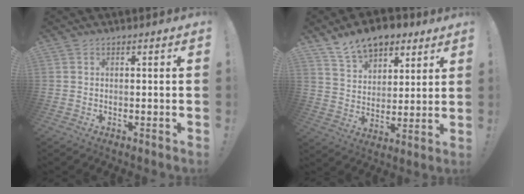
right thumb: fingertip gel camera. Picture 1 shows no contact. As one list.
[{"total": 12.7, "force": [9.2, 7.3, 4.8], "torque": [-0.076, -0.058, 0.173]}]